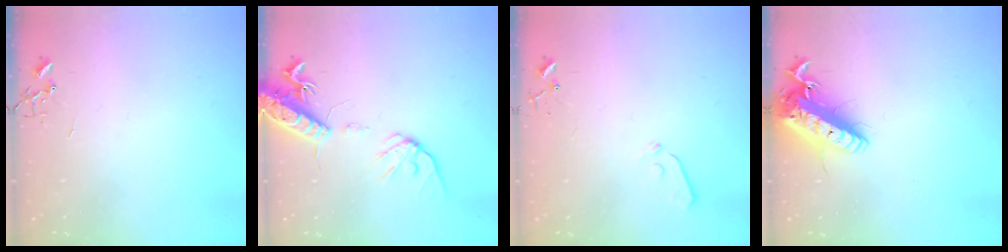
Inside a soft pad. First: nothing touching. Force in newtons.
{"total": 16.4, "press": 16.1, "slide": 3.0}
{"total": 3.6, "press": 3.5, "slide": 0.7}
{"total": 17.4, "press": 17.0, "slide": 3.4}